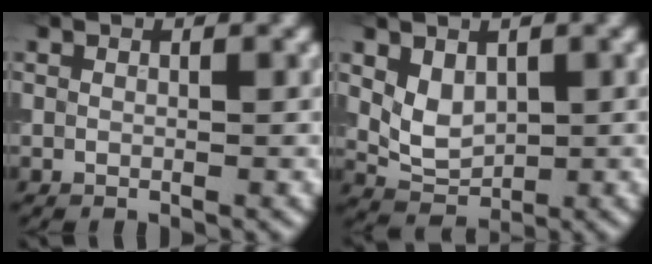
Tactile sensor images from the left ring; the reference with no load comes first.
{"total": 2.8, "force": [0.8, 2.0, 1.8], "torque": [-0.034, -0.006, 0.023]}